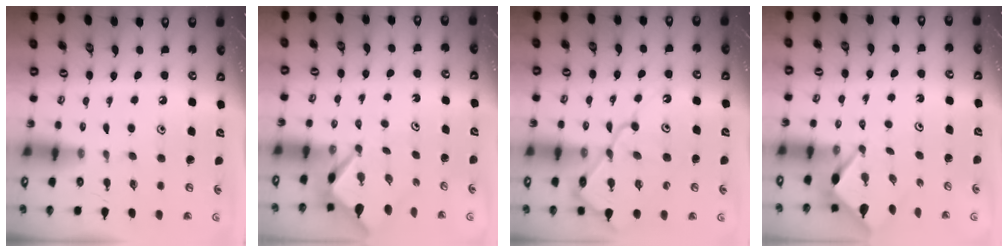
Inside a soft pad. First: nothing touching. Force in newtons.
{"total": 3.1, "press": 3.1, "slide": 0.2}
{"total": 13.7, "press": 13.6, "slide": 1.4}
{"total": 2.9, "press": 2.9, "slide": 0.3}